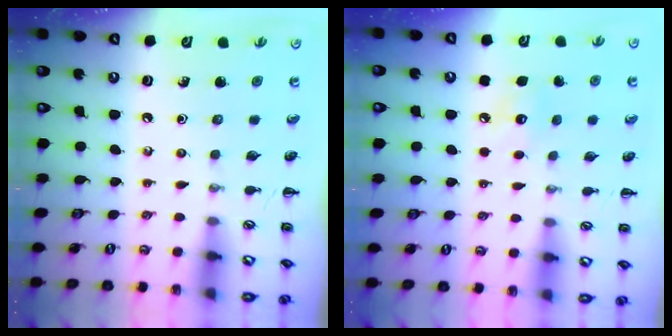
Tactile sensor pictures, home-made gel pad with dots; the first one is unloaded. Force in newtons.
{"total": 6.4, "press": 6.1, "slide": 1.8}